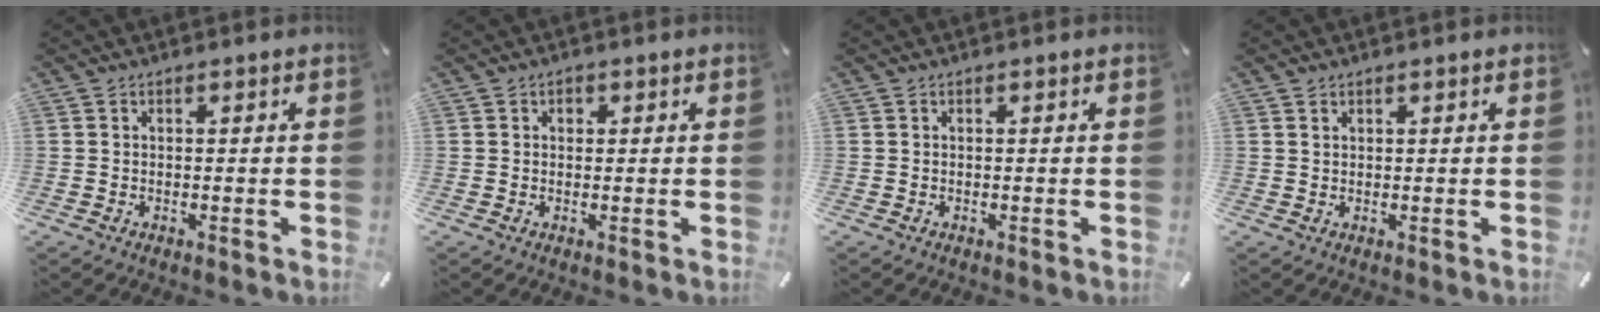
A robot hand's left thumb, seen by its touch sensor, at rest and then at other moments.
{"total": 1.1, "force": [0.2, 1.0, 0.4], "torque": [-0.002, 0.002, 0.001]}
{"total": 0.0}
{"total": 0.9, "force": [0.6, 0.6, 0.3], "torque": [-0.006, 0.000, 0.013]}